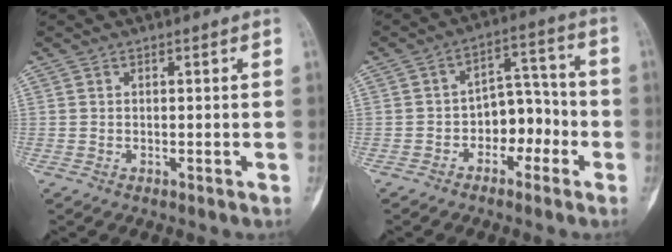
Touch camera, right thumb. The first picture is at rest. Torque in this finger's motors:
{"motor_torque": [-0.13, -0.11, 0.01, 0.06, -0.03]}